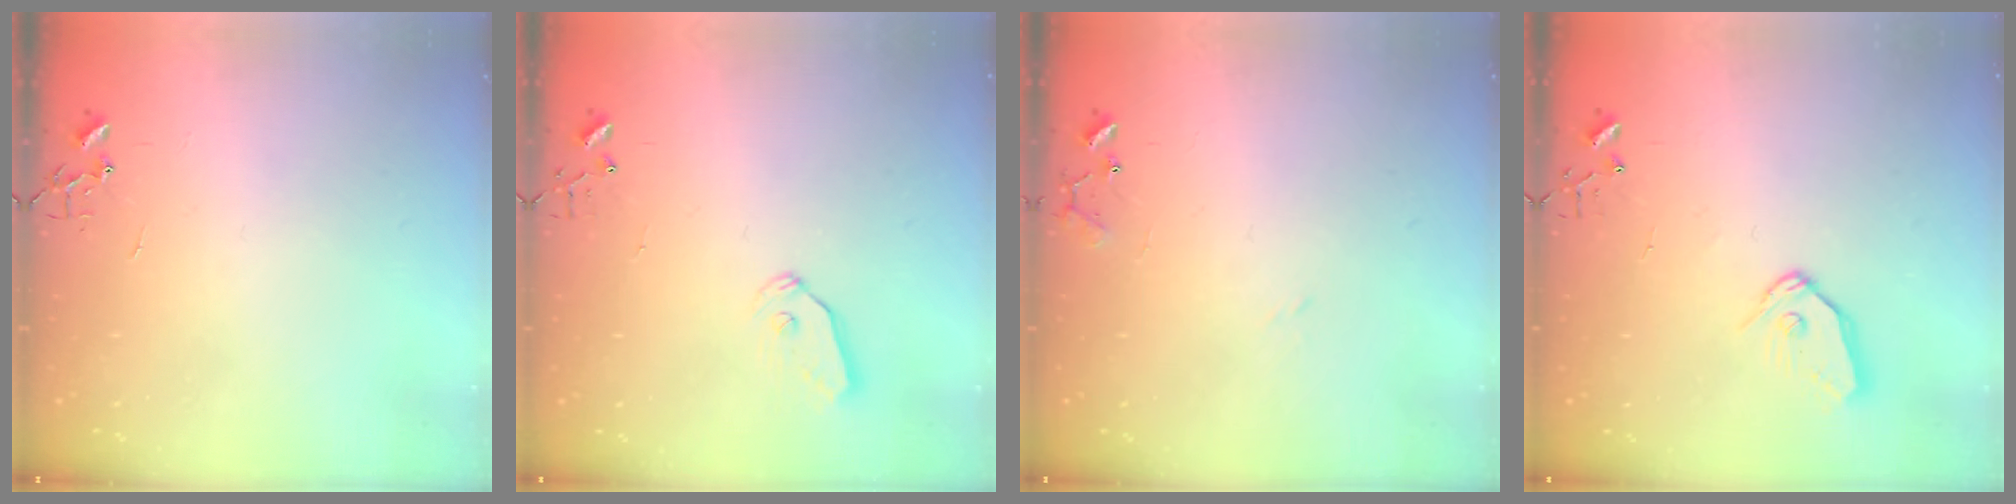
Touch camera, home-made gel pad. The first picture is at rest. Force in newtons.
{"total": 6.3, "press": 6.3, "slide": 0.1}
{"total": 9.5, "press": 9.5, "slide": 0.7}
{"total": 8.9, "press": 8.8, "slide": 0.6}